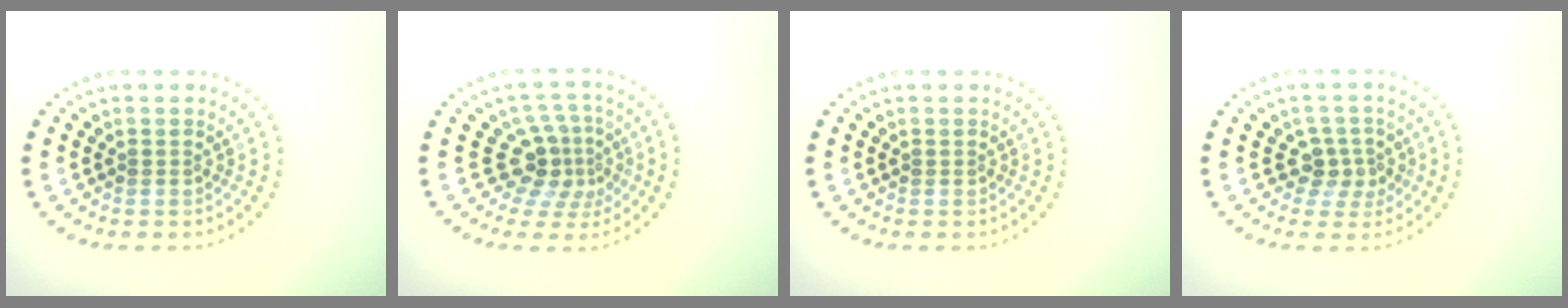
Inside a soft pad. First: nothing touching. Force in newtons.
{"total": 3.8, "press": 2.6, "slide": 2.7}
{"total": 0.0}
{"total": 2.5, "press": 1.9, "slide": 1.6}